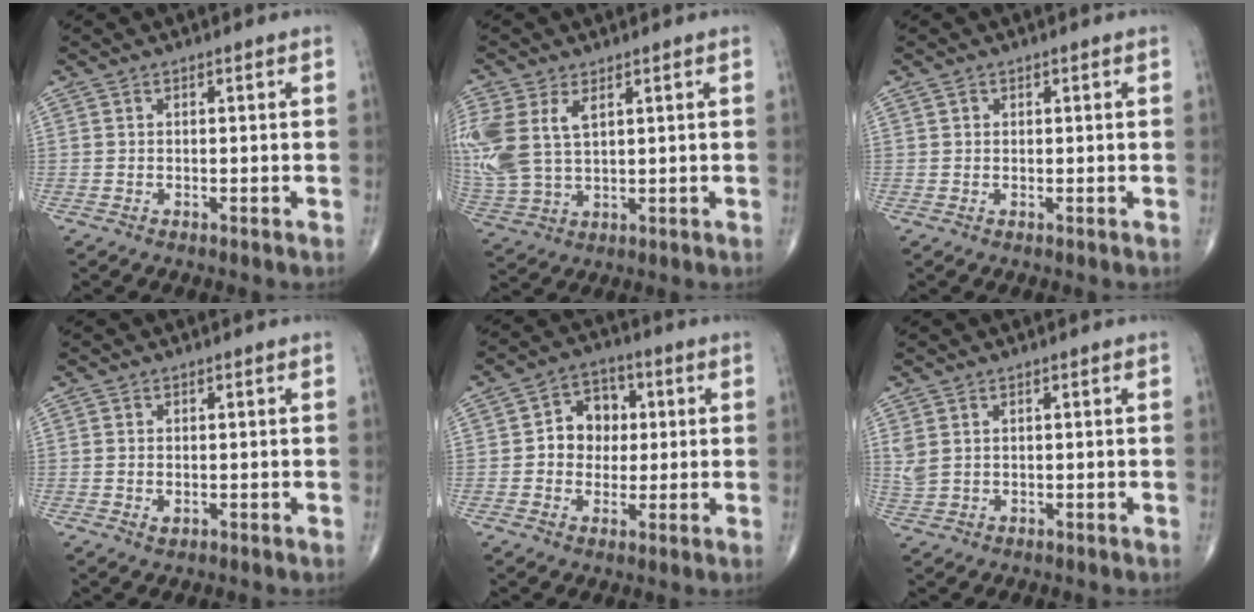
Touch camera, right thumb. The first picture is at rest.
{"total": 14.0, "force": [4.3, 8.5, 10.2], "torque": [-0.263, -0.004, 0.097]}
{"total": 0.7, "force": [0.4, 0.6, 0.2], "torque": [0.003, -0.001, 0.006]}
{"total": 1.2, "force": [-0.1, 0.8, 0.9], "torque": [-0.015, -0.003, 0.001]}
{"total": 8.3, "force": [0.9, 6.9, 4.5], "torque": [-0.027, 0.012, 0.006]}
{"total": 2.6, "force": [1.0, 1.6, 1.8], "torque": [-0.047, 0.003, 0.029]}